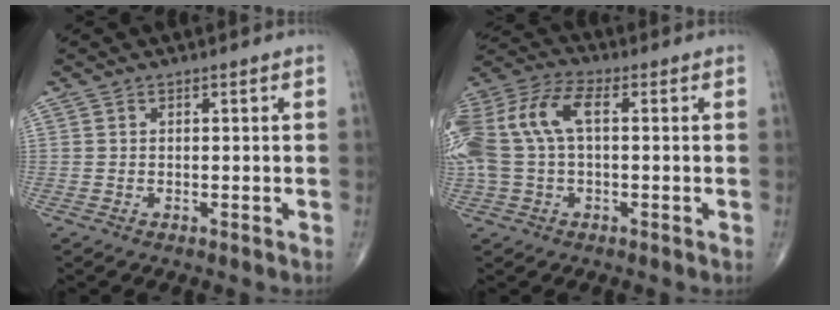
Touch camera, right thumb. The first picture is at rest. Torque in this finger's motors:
{"motor_torque": [1.60, 1.53, 1.92, 0.18, 0.22]}